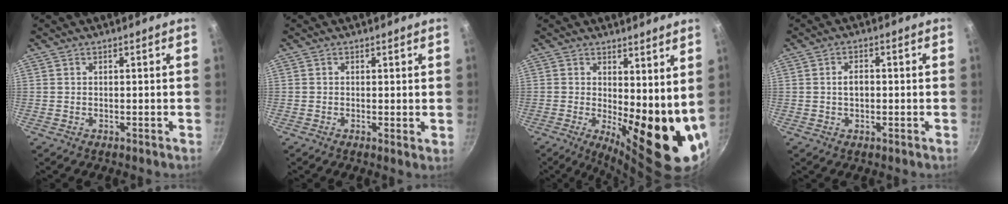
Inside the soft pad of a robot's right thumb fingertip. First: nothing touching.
{"total": 1.1, "force": [0.3, 0.5, 1.0], "torque": [-0.015, -0.004, 0.000]}
{"total": 15.3, "force": [1.6, 6.0, 13.9], "torque": [-0.158, -0.038, 0.035]}
{"total": 2.9, "force": [0.0, 1.8, 2.3], "torque": [-0.035, 0.011, -0.002]}